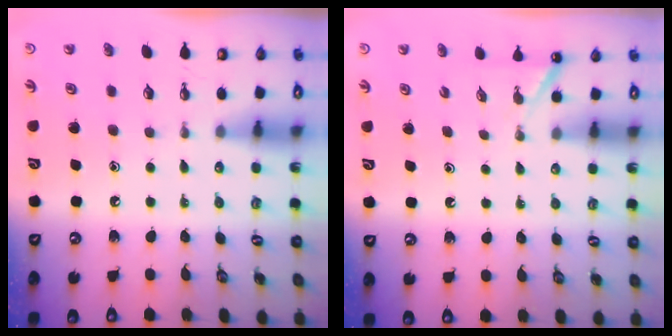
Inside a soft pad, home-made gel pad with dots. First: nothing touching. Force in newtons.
{"total": 2.3, "press": 2.3, "slide": 0.2}